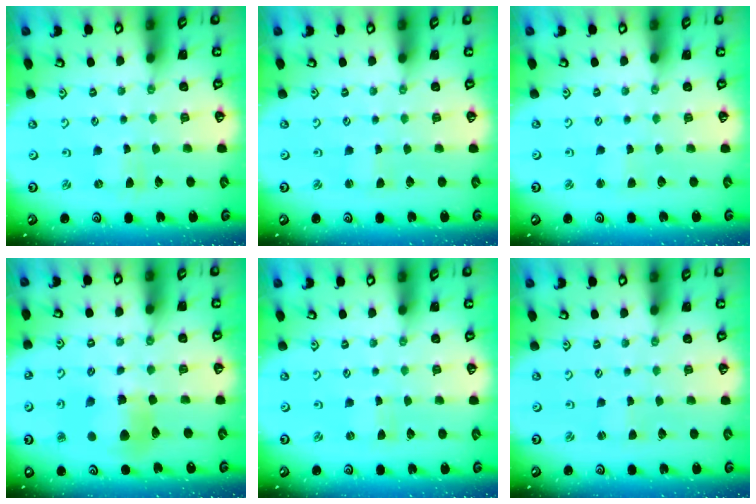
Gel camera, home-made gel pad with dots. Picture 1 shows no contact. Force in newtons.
{"total": 0.6, "press": 0.6, "slide": 0.0}
{"total": 1.2, "press": 1.2, "slide": 0.2}
{"total": 9.1, "press": 9.0, "slide": 1.2}
{"total": 0.0}
{"total": 0.0}